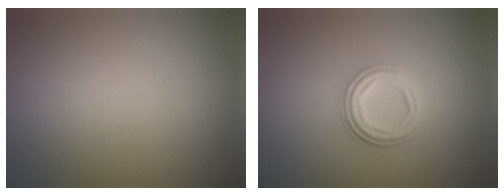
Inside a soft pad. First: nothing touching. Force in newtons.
{"total": 4.0, "press": 3.1, "slide": 2.5}